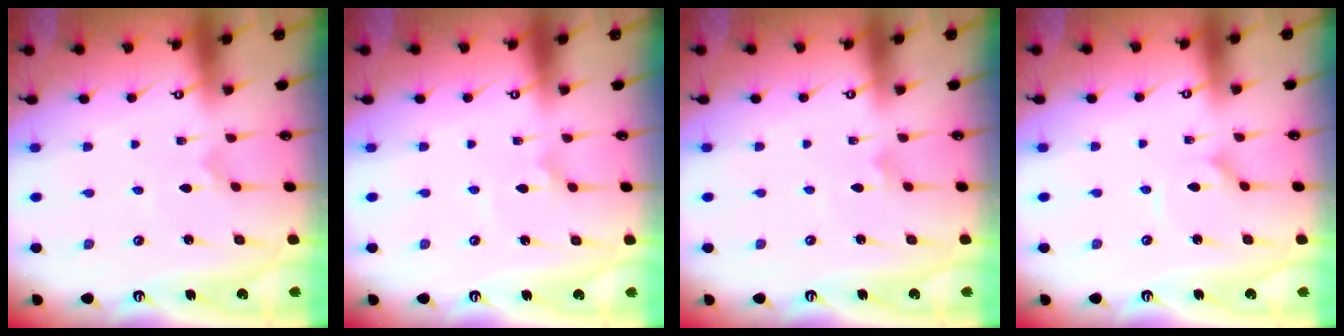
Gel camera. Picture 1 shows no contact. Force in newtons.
{"total": 2.2, "press": 2.2, "slide": 0.1}
{"total": 1.9, "press": 1.9, "slide": 0.1}
{"total": 1.3, "press": 1.2, "slide": 0.3}